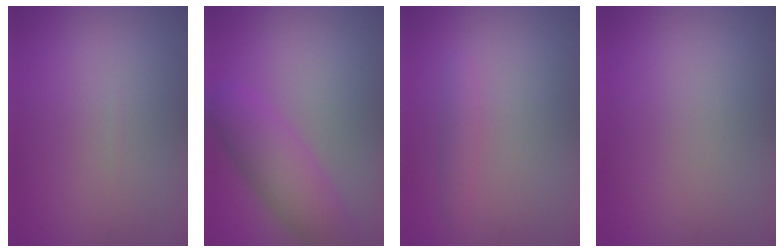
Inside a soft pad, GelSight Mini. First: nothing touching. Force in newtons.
{"total": 4.9, "press": 4.9, "slide": 0.2}
{"total": 1.3, "press": 1.3, "slide": 0.0}
{"total": 0.0}